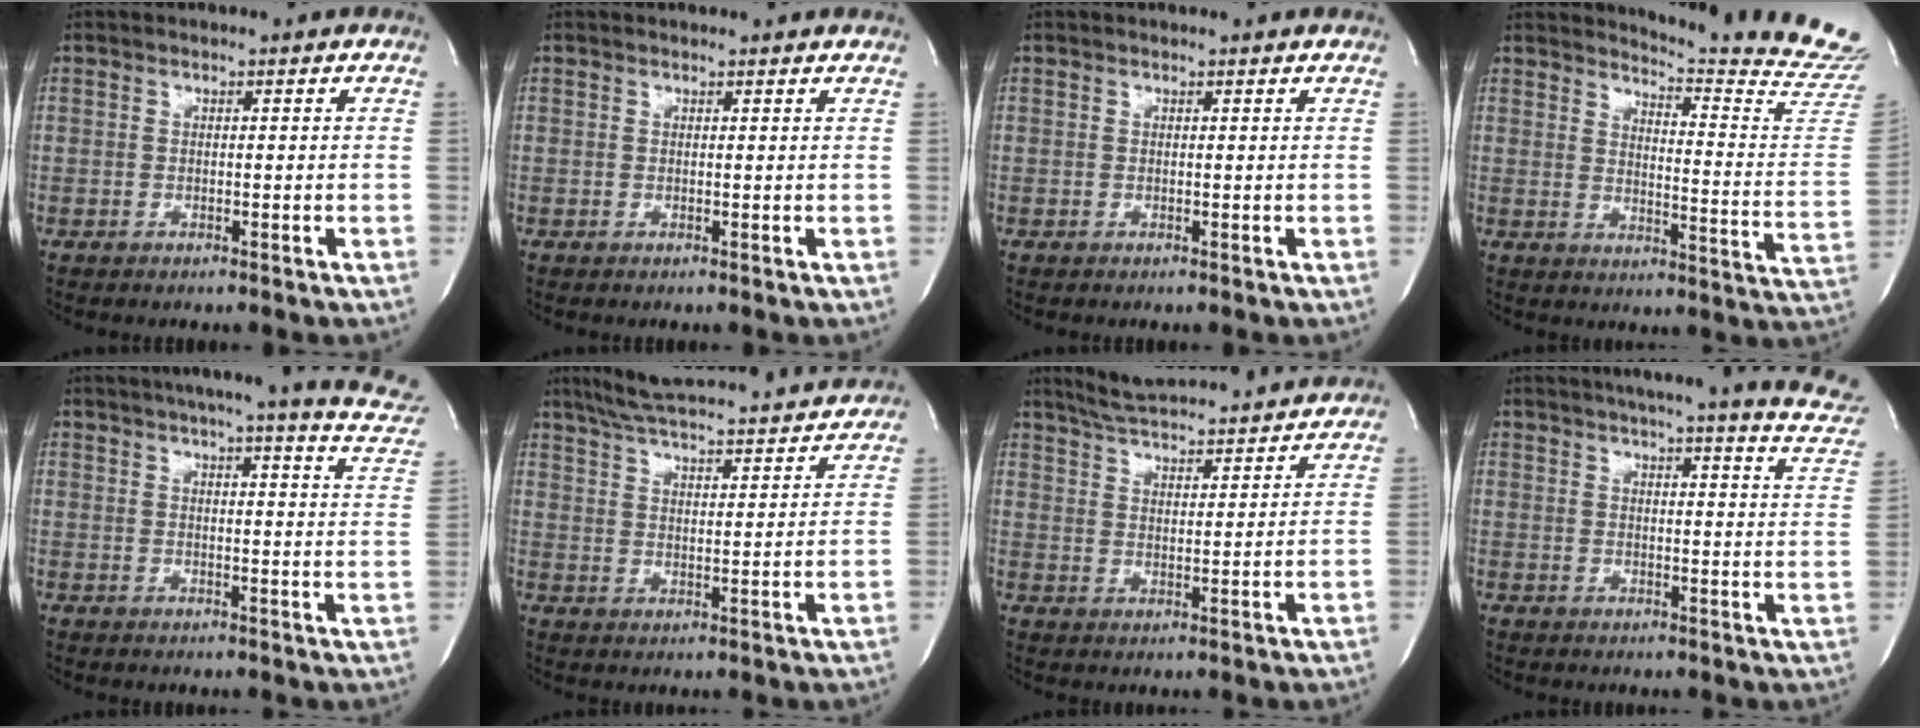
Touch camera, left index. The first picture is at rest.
{"total": 2.4, "force": [2.3, 0.3, 0.2], "torque": [-0.014, 0.004, 0.017]}
{"total": 1.1, "force": [1.0, 0.1, 0.0], "torque": [-0.013, 0.002, 0.005]}
{"total": 16.4, "force": [16.0, -2.8, 2.2], "torque": [-0.047, -0.168, 0.176]}
{"total": 18.7, "force": [15.8, 0.9, 10.0], "torque": [-0.134, -0.037, 0.173]}
{"total": 20.9, "force": [19.2, 2.0, 8.0], "torque": [-0.135, 0.011, 0.265]}
{"total": 16.3, "force": [15.2, 1.5, 5.7], "torque": [-0.098, 0.022, 0.222]}
{"total": 21.5, "force": [18.6, 1.5, 10.8], "torque": [-0.148, -0.045, 0.205]}